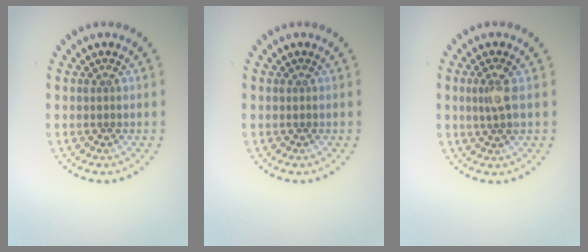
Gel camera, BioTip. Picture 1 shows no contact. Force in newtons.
{"total": 0.0}
{"total": 1.8, "press": 1.7, "slide": 0.7}